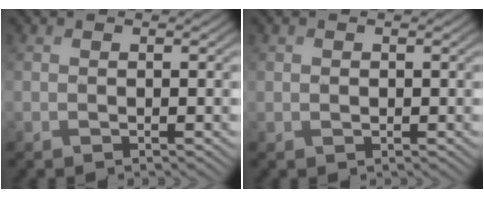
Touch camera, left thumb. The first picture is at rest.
{"total": 0.5, "force": [-0.1, 0.5, 0.0], "torque": [-0.001, -0.003, 0.000]}